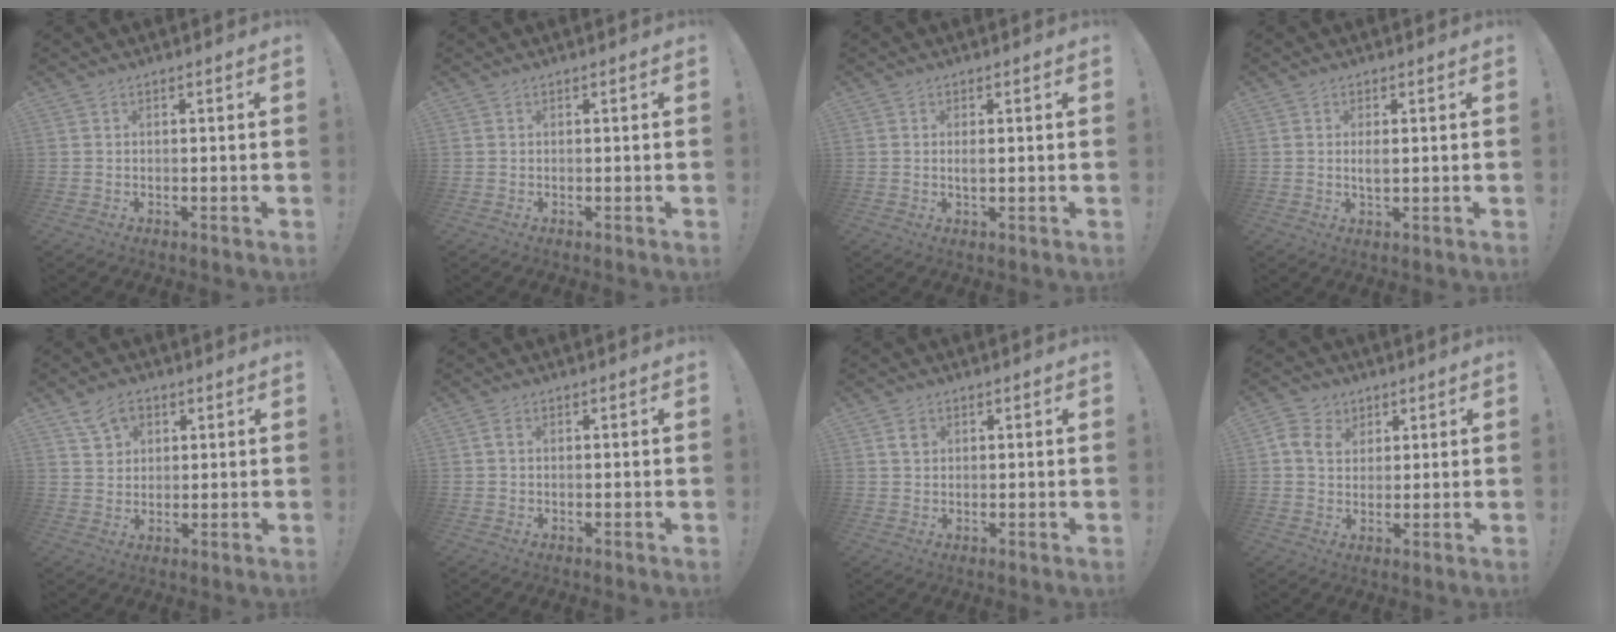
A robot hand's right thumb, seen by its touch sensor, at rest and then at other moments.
{"total": 0.0}
{"total": 1.4, "force": [0.0, 0.4, 1.3], "torque": [-0.020, -0.001, -0.002]}
{"total": 2.3, "force": [0.2, 0.8, 2.1], "torque": [-0.028, -0.005, -0.001]}
{"total": 6.2, "force": [3.7, 4.6, 1.9], "torque": [-0.027, -0.014, 0.070]}
{"total": 1.5, "force": [0.3, 0.8, 1.2], "torque": [-0.027, 0.004, 0.006]}
{"total": 2.2, "force": [0.9, 1.7, 0.9], "torque": [0.001, -0.005, 0.013]}
{"total": 7.4, "force": [2.9, 5.9, 3.5], "torque": [-0.063, 0.001, 0.059]}